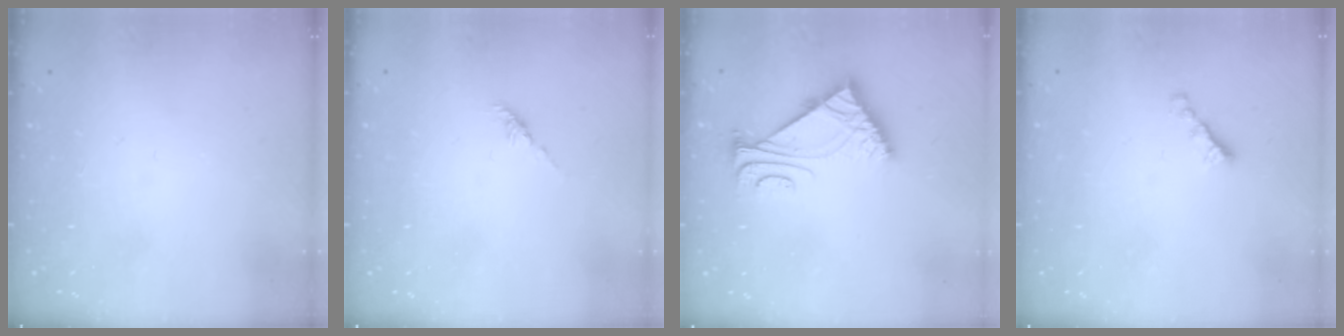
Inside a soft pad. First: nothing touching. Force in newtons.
{"total": 1.2, "press": 1.1, "slide": 0.5}
{"total": 6.7, "press": 6.7, "slide": 0.8}
{"total": 2.7, "press": 2.6, "slide": 0.8}